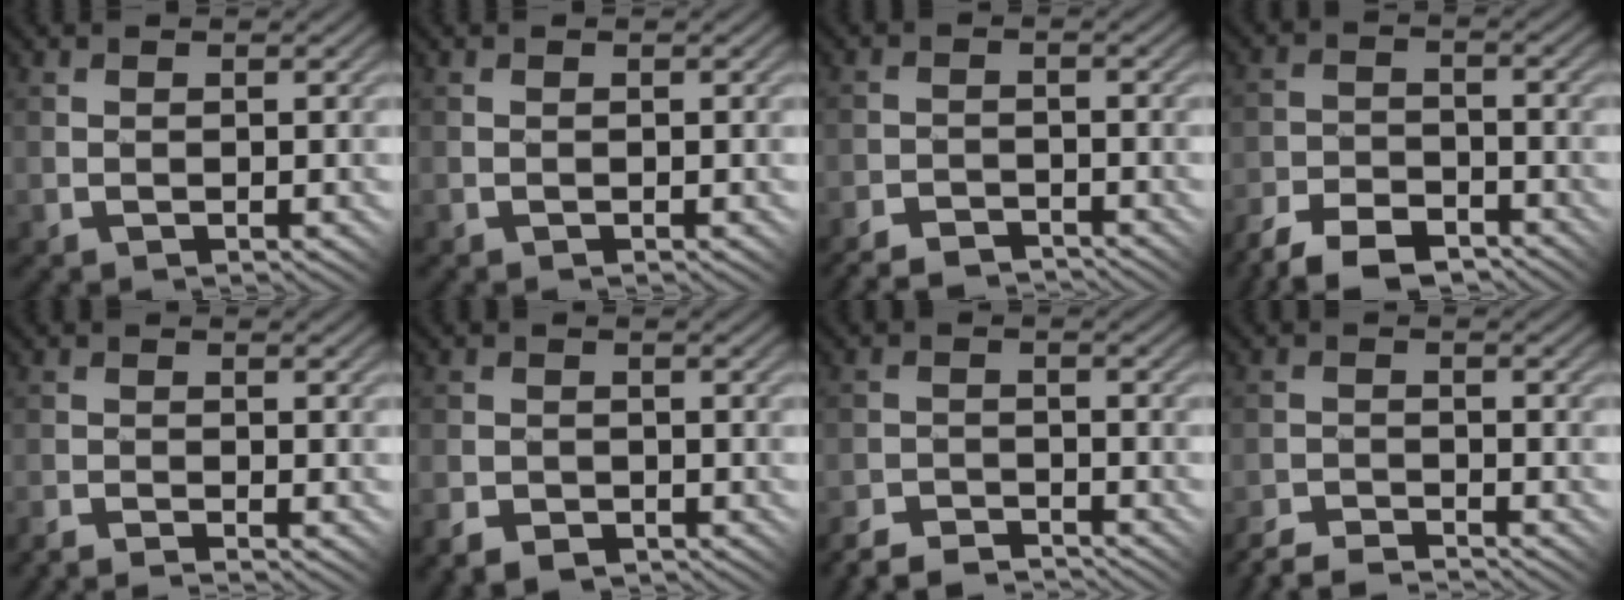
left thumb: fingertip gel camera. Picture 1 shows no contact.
{"total": 0.0}
{"total": 3.8, "force": [-3.7, 0.3, 0.6], "torque": [-0.007, 0.003, -0.075]}
{"total": 7.7, "force": [-6.7, 2.4, 3.0], "torque": [-0.055, -0.001, -0.132]}
{"total": 2.6, "force": [-2.5, -0.3, 0.7], "torque": [-0.014, 0.002, -0.050]}
{"total": 2.8, "force": [-2.1, 1.6, 1.0], "torque": [-0.021, -0.002, -0.046]}
{"total": 4.5, "force": [-4.4, 0.3, 0.6], "torque": [-0.006, 0.001, -0.092]}
{"total": 3.9, "force": [-3.9, 0.0, 0.7], "torque": [-0.009, 0.002, -0.081]}